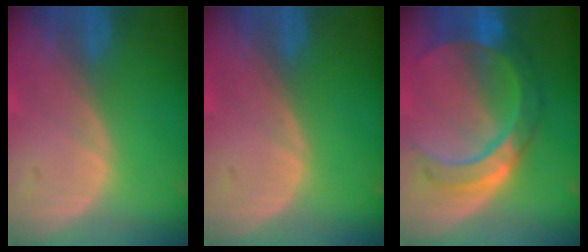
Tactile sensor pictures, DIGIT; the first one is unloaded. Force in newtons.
{"total": 0.0}
{"total": 8.5, "press": 8.5, "slide": 0.5}